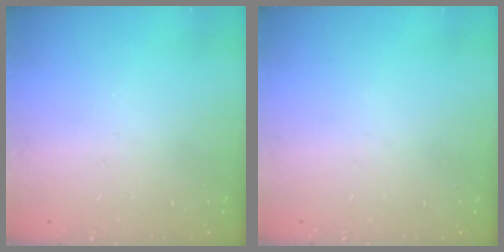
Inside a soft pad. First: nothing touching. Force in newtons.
{"total": 0.0}